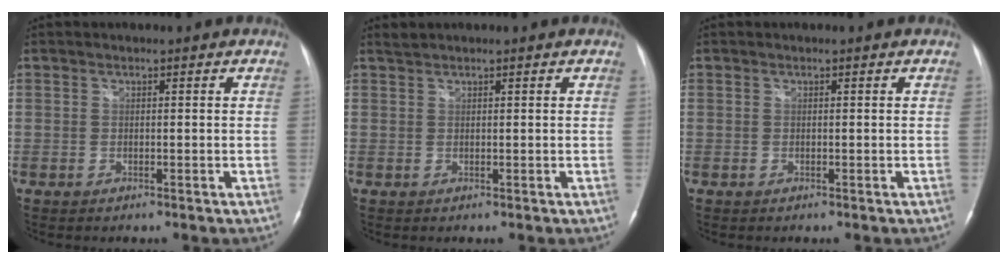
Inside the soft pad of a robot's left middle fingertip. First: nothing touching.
{"total": 0.9, "force": [0.9, -0.1, 0.0], "torque": [-0.008, 0.007, 0.023]}
{"total": 0.0}